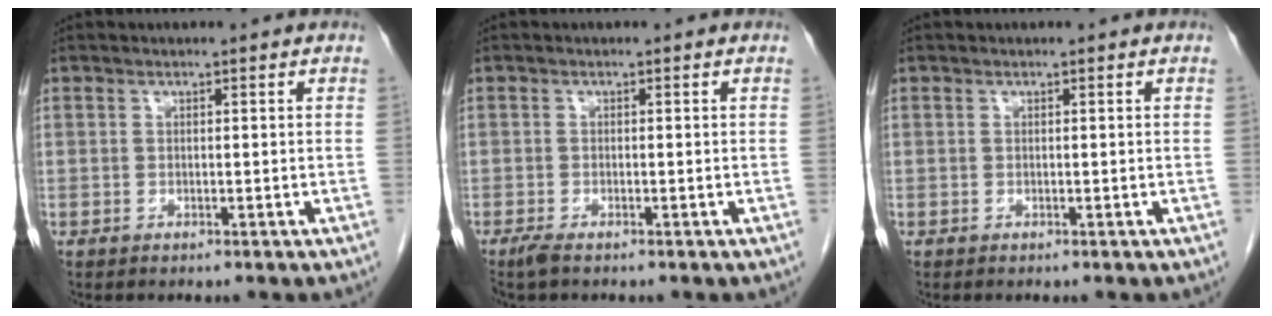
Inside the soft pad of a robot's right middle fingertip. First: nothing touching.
{"total": 1.4, "force": [-1.1, 0.2, 0.9], "torque": [-0.027, -0.006, -0.022]}
{"total": 0.0}